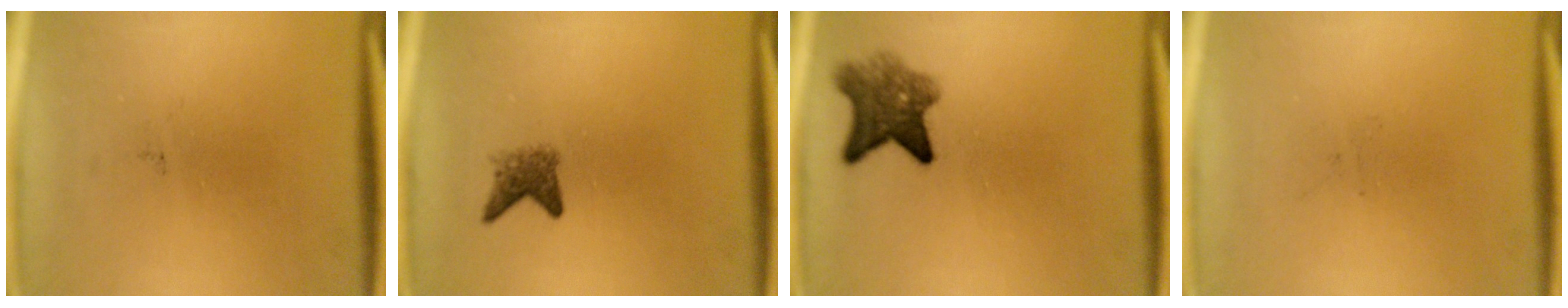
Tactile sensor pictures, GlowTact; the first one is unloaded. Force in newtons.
{"total": 2.3}
{"total": 6.0}
{"total": 0.0}